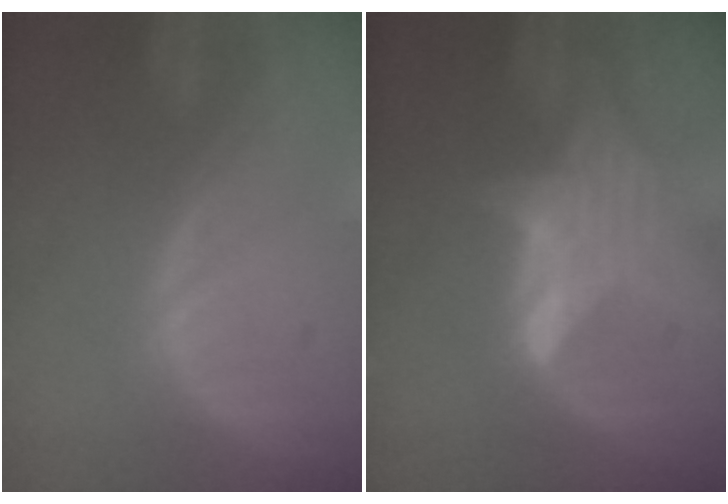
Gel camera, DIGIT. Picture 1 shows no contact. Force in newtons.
{"total": 6.1, "press": 6.0, "slide": 0.5}